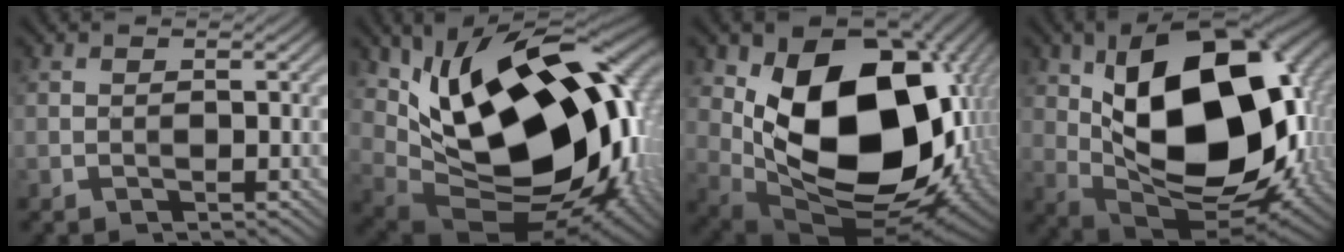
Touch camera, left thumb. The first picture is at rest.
{"total": 20.4, "force": [4.2, 12.0, 15.9], "torque": [-0.282, -0.028, 0.095]}
{"total": 18.7, "force": [2.7, 12.2, 13.9], "torque": [-0.231, -0.036, 0.067]}
{"total": 19.2, "force": [2.3, 11.1, 15.4], "torque": [-0.256, 0.001, 0.040]}